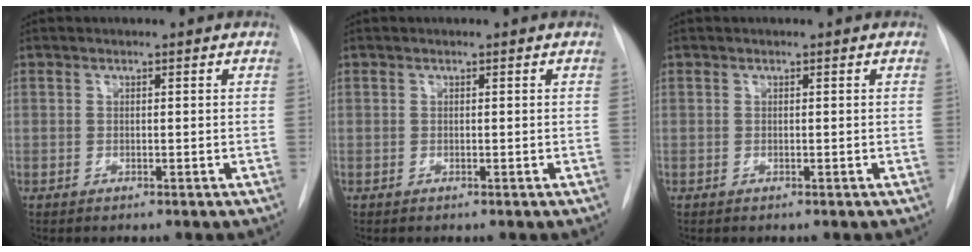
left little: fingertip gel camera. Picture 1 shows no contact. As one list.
[{"total": 0.0}, {"total": 0.0}]